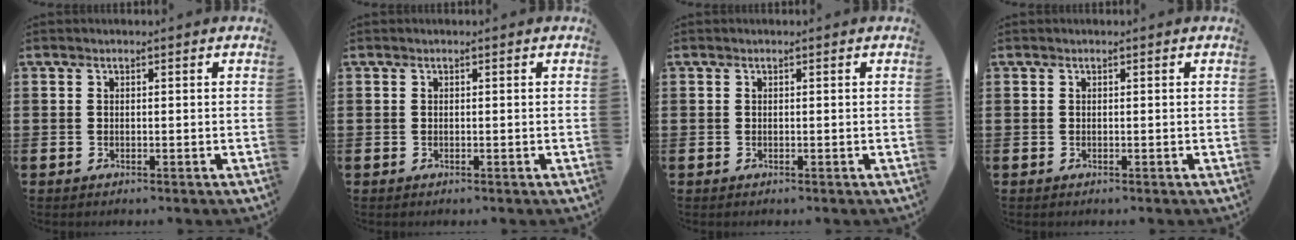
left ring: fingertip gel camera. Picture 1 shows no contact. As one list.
[{"total": 0.0}, {"total": 0.0}, {"total": 0.0}]